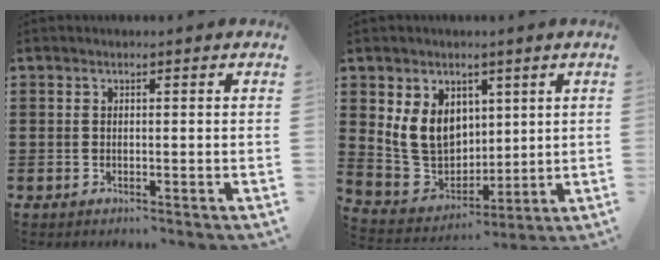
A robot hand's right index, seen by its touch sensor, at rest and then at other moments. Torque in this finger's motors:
{"motor_torque": [1.50, 0.64, 0.64, 0.20]}